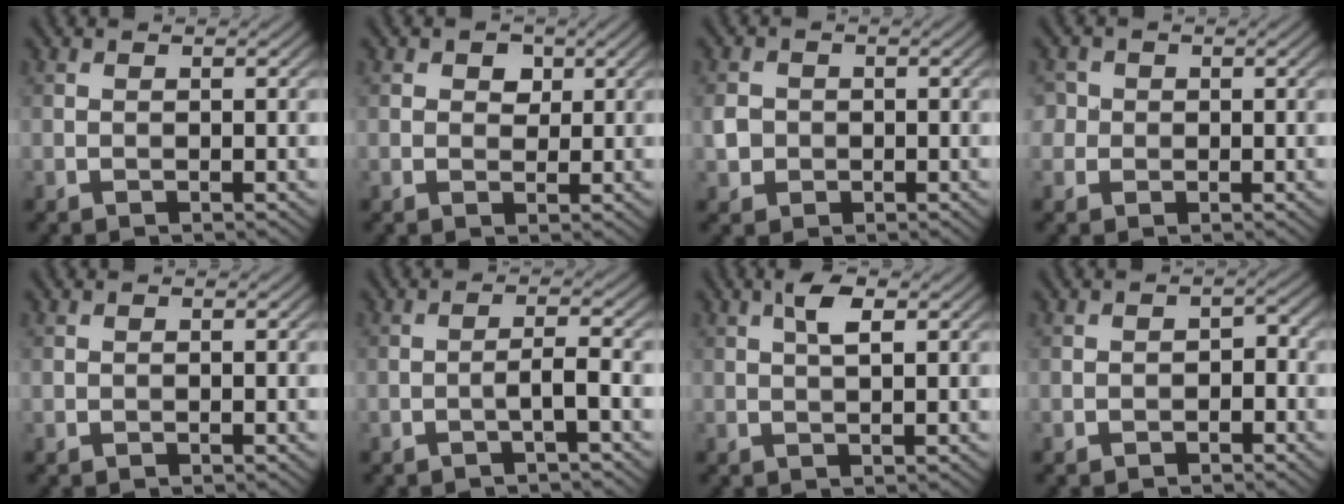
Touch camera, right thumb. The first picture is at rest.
{"total": 2.3, "force": [1.0, 1.8, 1.2], "torque": [-0.020, 0.000, 0.011]}
{"total": 2.5, "force": [-0.3, 2.3, 0.9], "torque": [-0.023, -0.002, -0.011]}
{"total": 2.7, "force": [0.5, 2.6, 0.6], "torque": [-0.019, 0.001, 0.005]}
{"total": 0.0}
{"total": 2.3, "force": [-1.1, 0.1, 2.0], "torque": [-0.036, 0.014, -0.027]}
{"total": 2.8, "force": [1.1, 0.7, 2.4], "torque": [-0.048, 0.006, 0.018]}
{"total": 1.7, "force": [-0.7, 1.3, 0.8], "torque": [-0.011, 0.000, -0.013]}